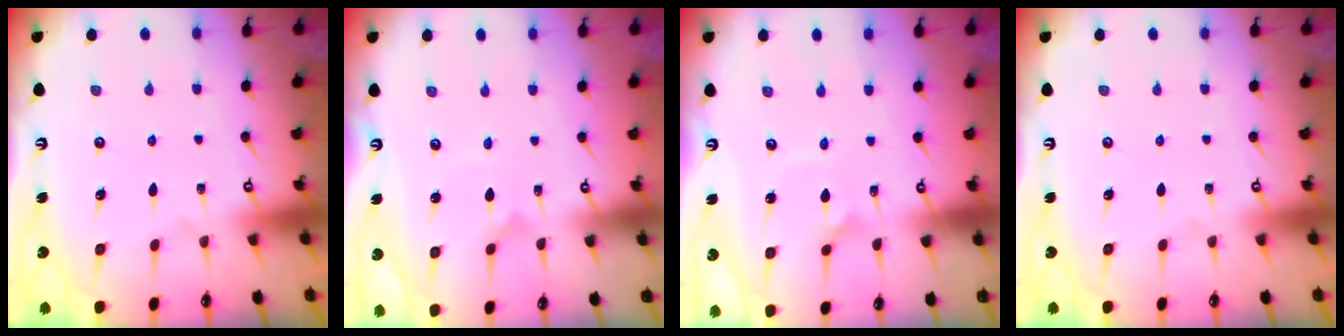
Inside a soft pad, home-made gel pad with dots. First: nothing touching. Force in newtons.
{"total": 0.7, "press": 0.7, "slide": 0.0}
{"total": 3.3, "press": 3.2, "slide": 0.3}
{"total": 0.0}